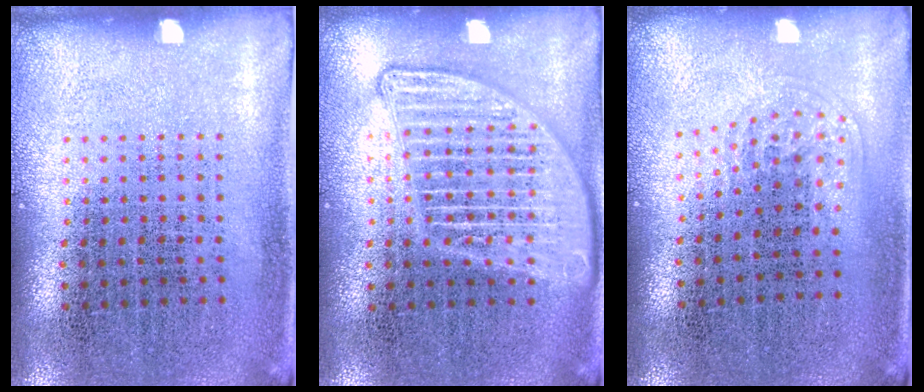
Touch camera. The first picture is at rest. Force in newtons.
{"total": 2.8, "press": 2.8, "slide": 0.3}
{"total": 1.1, "press": 0.6, "slide": 0.8}